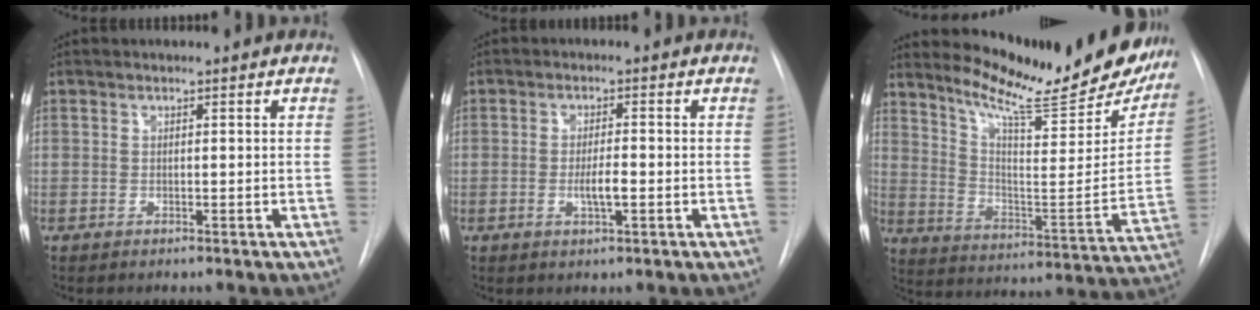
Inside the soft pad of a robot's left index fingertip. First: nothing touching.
{"total": 3.2, "force": [-0.9, 0.6, 3.0], "torque": [-0.055, -0.003, -0.014]}
{"total": 23.5, "force": [20.6, 3.6, 10.7], "torque": [-0.163, -0.078, 0.283]}